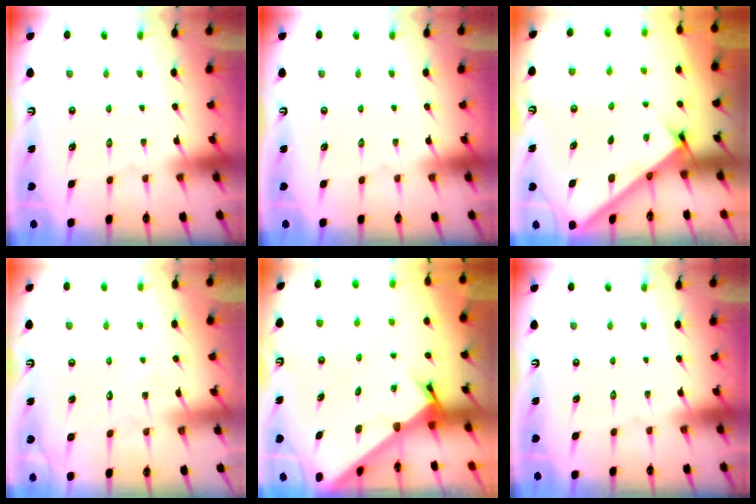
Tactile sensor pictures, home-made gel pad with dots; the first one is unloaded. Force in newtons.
{"total": 0.0}
{"total": 2.6, "press": 2.5, "slide": 0.3}
{"total": 6.1, "press": 6.1, "slide": 0.5}
{"total": 2.8, "press": 2.8, "slide": 0.2}
{"total": 0.0}